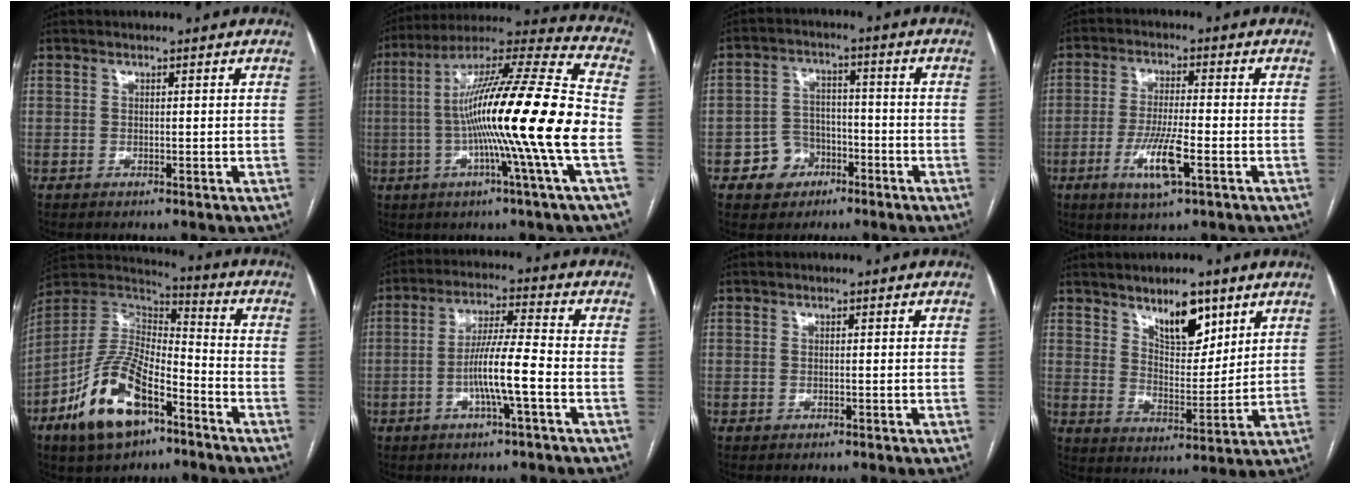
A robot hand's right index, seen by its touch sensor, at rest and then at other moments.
{"total": 22.6, "force": [-3.3, -1.3, 22.4], "torque": [-0.363, 0.000, -0.078]}
{"total": 6.1, "force": [-3.0, 5.1, 1.5], "torque": [-0.023, 0.019, -0.042]}
{"total": 7.6, "force": [-3.0, 0.7, 7.0], "torque": [-0.138, -0.013, -0.051]}
{"total": 15.8, "force": [-8.4, 6.6, 11.7], "torque": [-0.237, 0.006, -0.149]}
{"total": 8.3, "force": [-2.5, -0.1, 8.0], "torque": [-0.153, 0.004, -0.048]}
{"total": 0.0}
{"total": 8.8, "force": [5.7, 3.4, 5.8], "torque": [-0.096, -0.004, 0.101]}